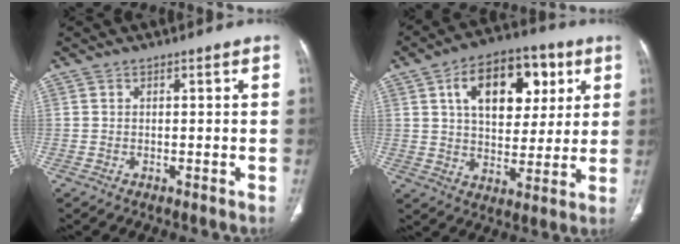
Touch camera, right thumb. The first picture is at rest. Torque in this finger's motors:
{"motor_torque": [0.45, 3.71, 1.58, 0.07, 0.12]}